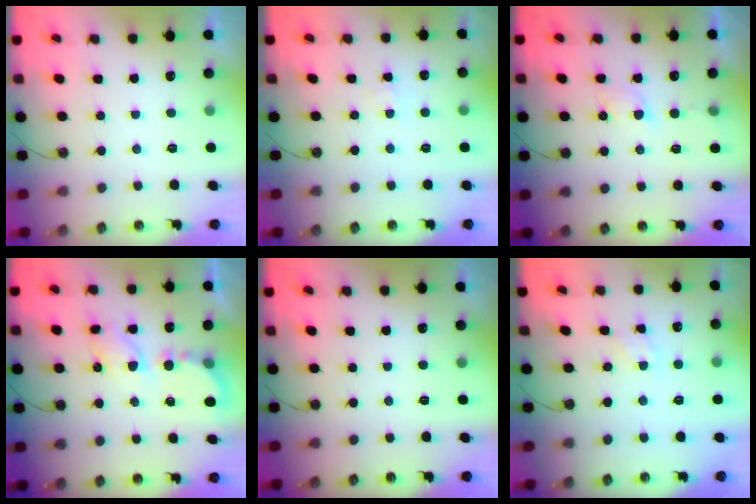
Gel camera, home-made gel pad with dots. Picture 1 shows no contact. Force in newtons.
{"total": 2.5, "press": 2.5, "slide": 0.5}
{"total": 3.4, "press": 3.4, "slide": 0.5}
{"total": 6.7, "press": 6.7, "slide": 0.2}
{"total": 0.0}
{"total": 3.5, "press": 3.4, "slide": 0.5}